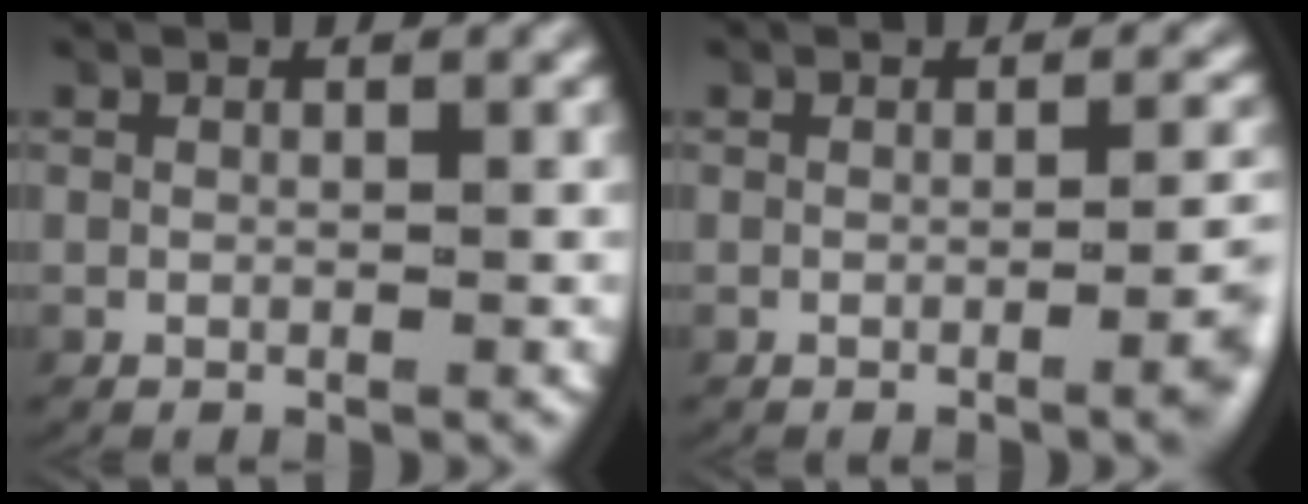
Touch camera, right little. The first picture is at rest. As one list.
[{"total": 2.9, "force": [-0.8, 0.4, 2.7], "torque": [-0.028, 0.004, -0.015]}]